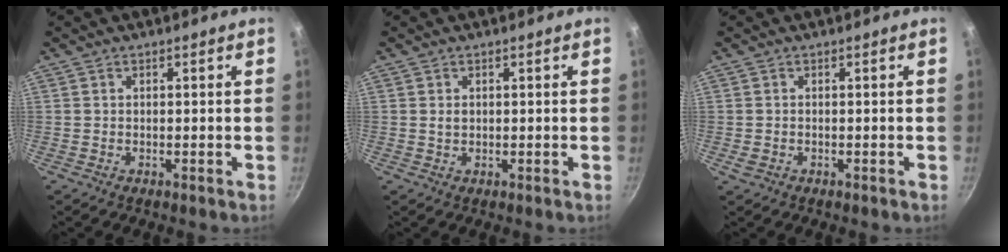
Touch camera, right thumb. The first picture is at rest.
{"total": 1.2, "force": [0.2, 0.9, 0.7], "torque": [-0.011, -0.001, 0.004]}
{"total": 1.2, "force": [-0.5, 0.9, 0.7], "torque": [-0.014, 0.000, -0.006]}